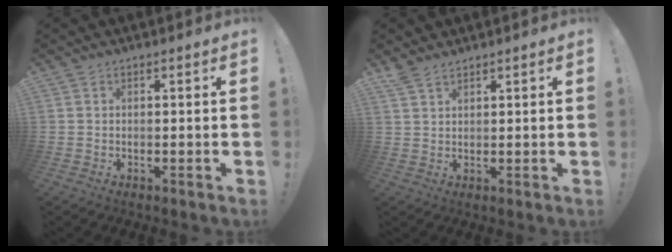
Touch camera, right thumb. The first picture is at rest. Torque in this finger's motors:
{"motor_torque": [-0.08, -0.19, 0.15, 0.14, 0.10]}